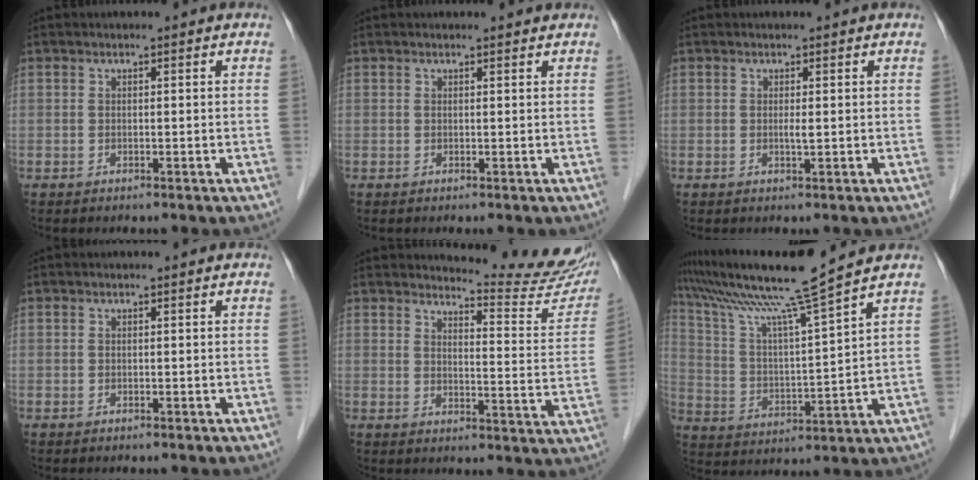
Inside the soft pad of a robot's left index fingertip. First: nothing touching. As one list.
[{"total": 1.4, "force": [1.4, 0.0, 0.1], "torque": [-0.011, 0.001, 0.016]}, {"total": 0.8, "force": [0.2, 0.0, 0.8], "torque": [-0.018, -0.001, 0.004]}, {"total": 0.0}, {"total": 13.8, "force": [13.5, 0.2, 2.6], "torque": [-0.028, -0.091, 0.146]}, {"total": 14.4, "force": [12.0, -2.9, 7.4], "torque": [-0.139, -0.008, 0.214]}]